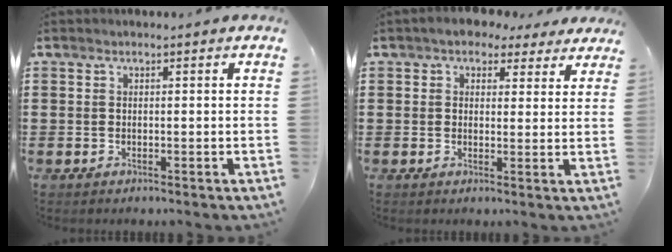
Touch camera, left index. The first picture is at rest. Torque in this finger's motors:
{"motor_torque": [2.14, 0.00, 0.56, 0.07]}